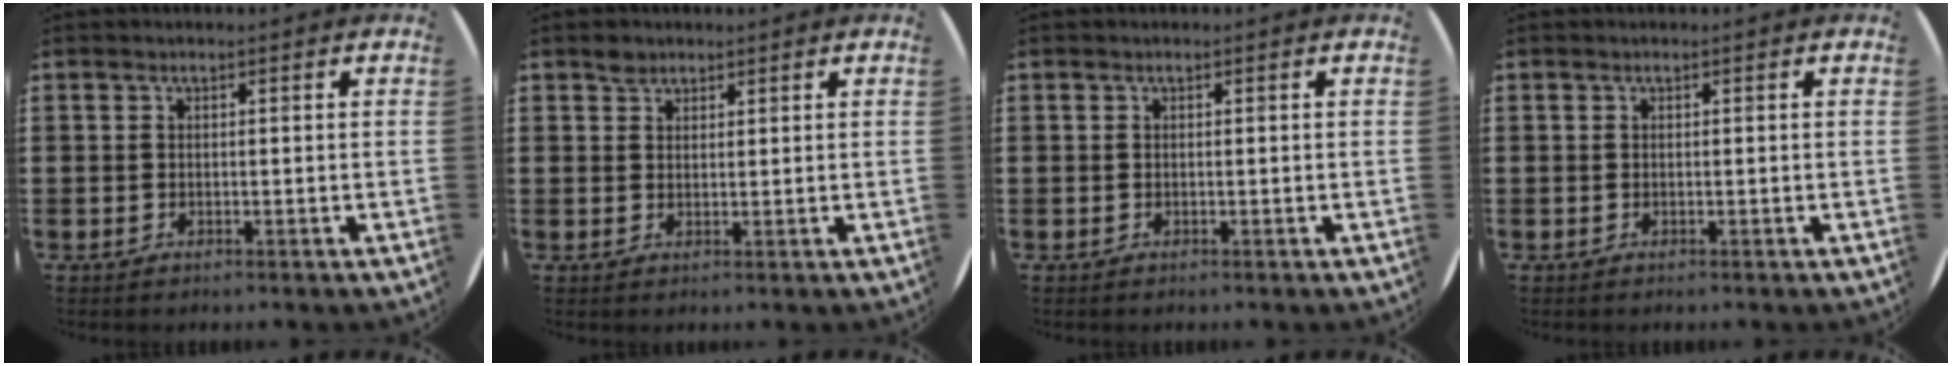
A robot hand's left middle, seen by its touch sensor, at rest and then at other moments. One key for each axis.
{"total": 1.8, "fx": 1.5, "fy": 1.0, "fz": 0.1, "tx": 0.004, "ty": -0.001, "tz": 0.028}
{"total": 0.0}
{"total": 0.0}